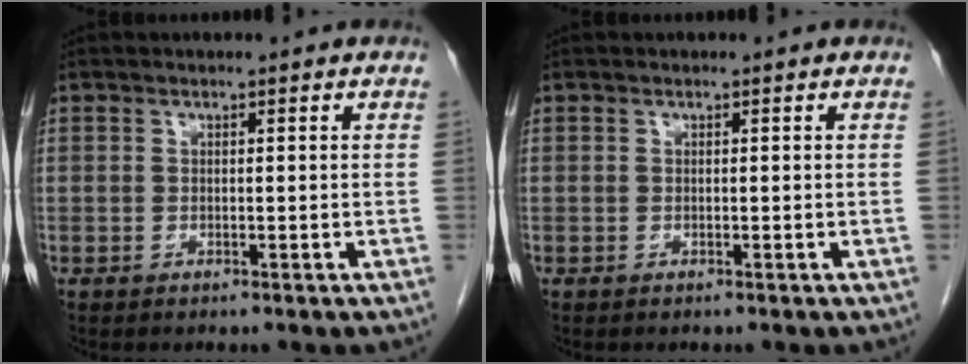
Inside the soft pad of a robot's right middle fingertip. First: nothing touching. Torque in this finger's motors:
{"motor_torque": [-0.25, 0.02, 0.00, -0.01]}